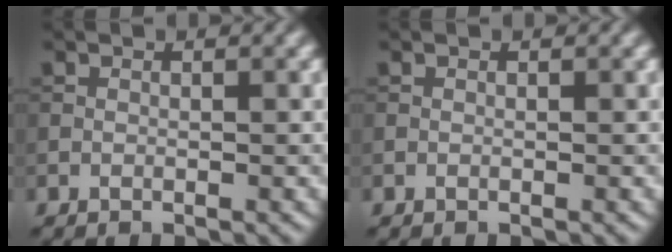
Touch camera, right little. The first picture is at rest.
{"total": 0.0}